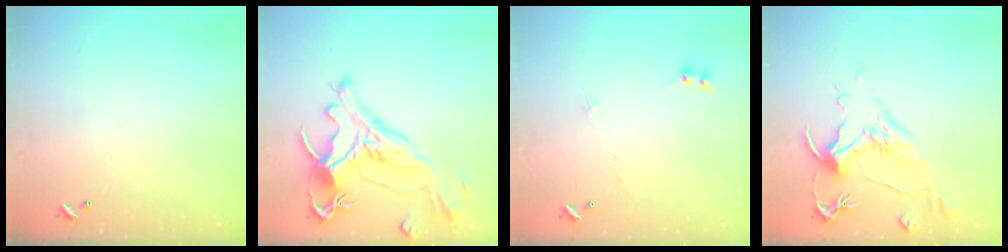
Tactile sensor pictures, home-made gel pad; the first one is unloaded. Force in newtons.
{"total": 2.1, "press": 1.6, "slide": 1.3}
{"total": 0.0}
{"total": 1.6, "press": 0.8, "slide": 1.5}